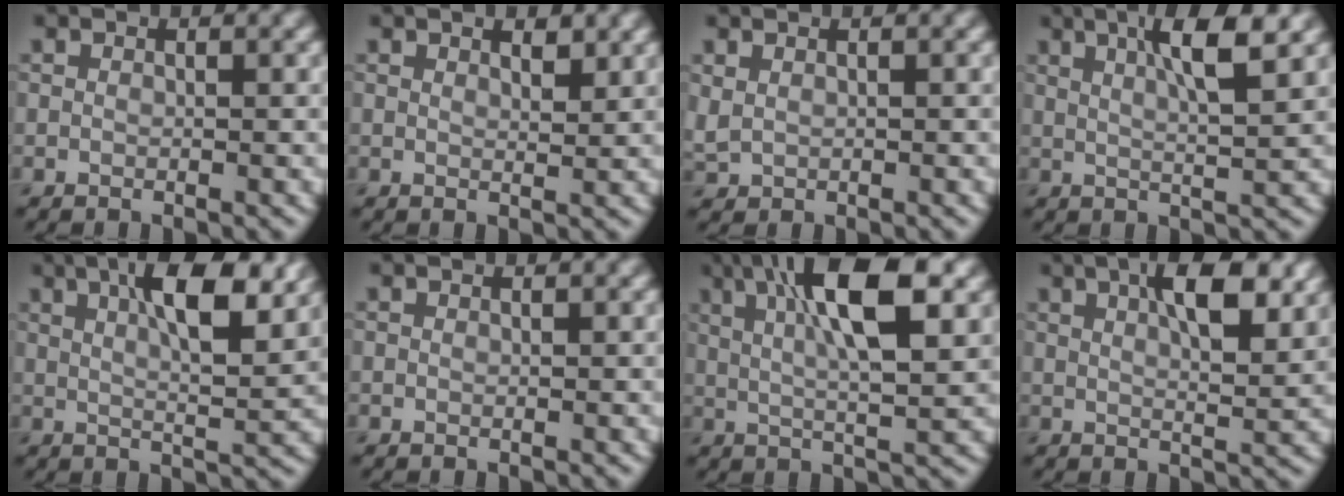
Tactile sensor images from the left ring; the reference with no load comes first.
{"total": 1.5, "force": [1.2, 0.3, 0.8], "torque": [-0.011, 0.000, 0.021]}
{"total": 0.9, "force": [0.4, 0.6, 0.5], "torque": [-0.015, -0.001, 0.013]}
{"total": 5.7, "force": [2.5, 1.1, 5.0], "torque": [-0.075, 0.004, 0.038]}
{"total": 8.7, "force": [3.7, 2.5, 7.5], "torque": [-0.108, 0.014, 0.051]}
{"total": 0.0}
{"total": 9.5, "force": [3.2, 2.4, 8.6], "torque": [-0.135, 0.008, 0.049]}
{"total": 6.9, "force": [2.9, 2.1, 5.9], "torque": [-0.084, 0.009, 0.039]}